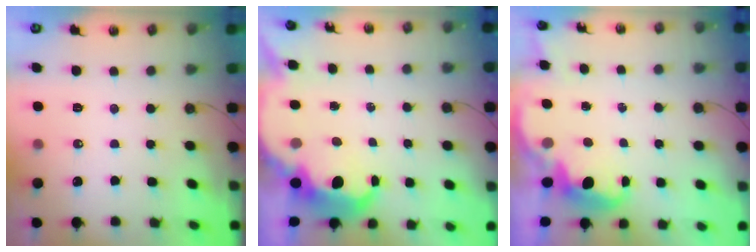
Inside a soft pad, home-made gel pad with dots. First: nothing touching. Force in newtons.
{"total": 7.9, "press": 7.9, "slide": 0.4}
{"total": 2.7, "press": 2.6, "slide": 0.6}